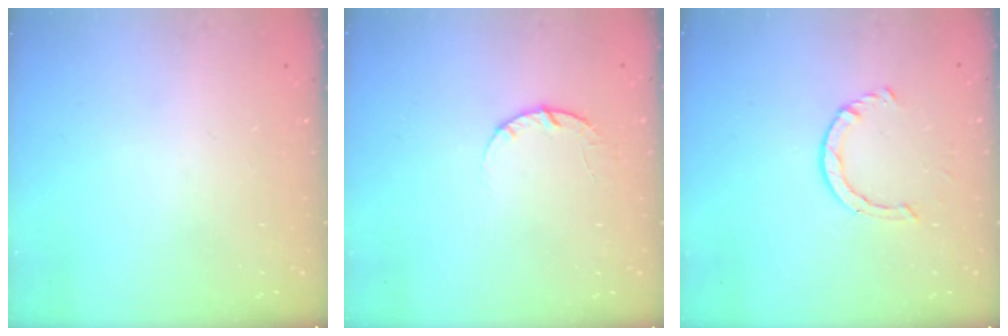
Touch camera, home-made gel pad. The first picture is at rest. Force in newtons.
{"total": 3.2, "press": 3.1, "slide": 0.5}
{"total": 2.9, "press": 2.9, "slide": 0.4}